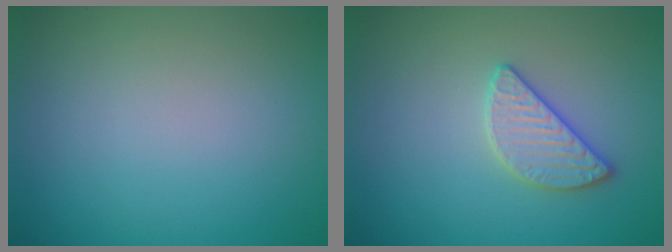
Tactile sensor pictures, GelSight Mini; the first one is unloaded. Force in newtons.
{"total": 2.6, "press": 2.6, "slide": 0.4}